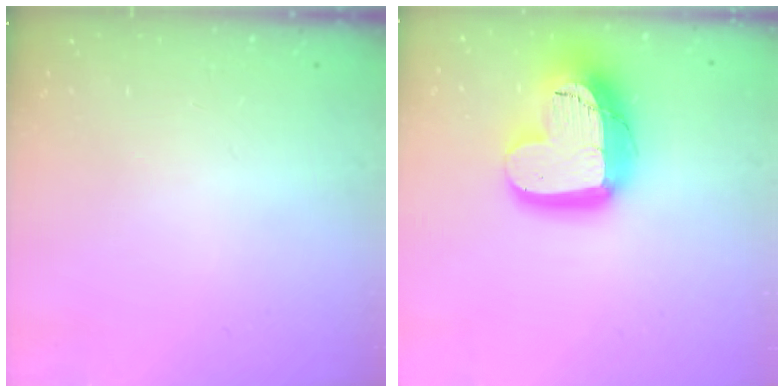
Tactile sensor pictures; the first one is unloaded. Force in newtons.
{"total": 20.1, "press": 20.0, "slide": 1.6}